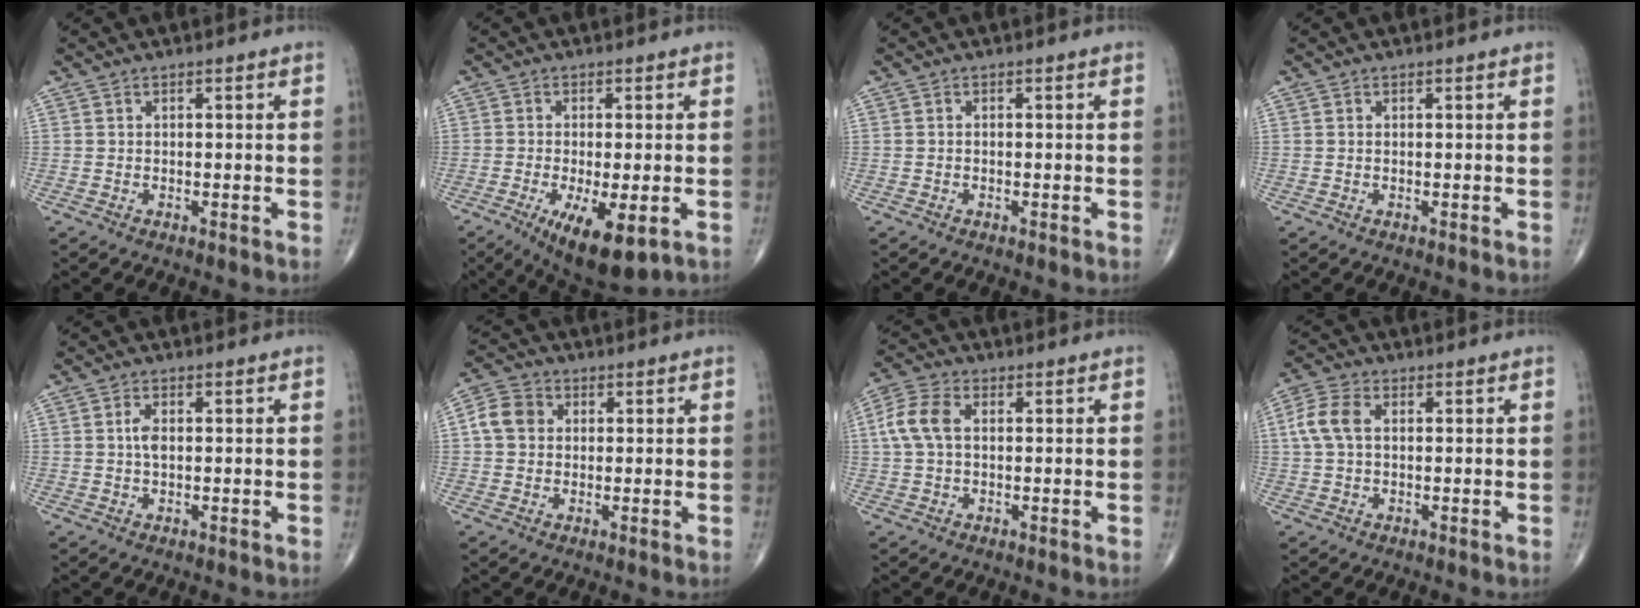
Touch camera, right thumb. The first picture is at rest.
{"total": 10.7, "force": [-4.2, 3.5, 9.2], "torque": [-0.147, -0.017, -0.059]}
{"total": 0.0}
{"total": 0.0}
{"total": 2.4, "force": [0.2, 1.2, 2.0], "torque": [-0.037, 0.002, 0.000]}
{"total": 5.7, "force": [0.8, 4.8, 3.0], "torque": [-0.049, 0.011, 0.008]}
{"total": 6.8, "force": [1.0, 4.2, 5.3], "torque": [-0.126, 0.020, 0.016]}
{"total": 6.1, "force": [1.0, 3.7, 4.7], "torque": [-0.114, 0.017, 0.016]}